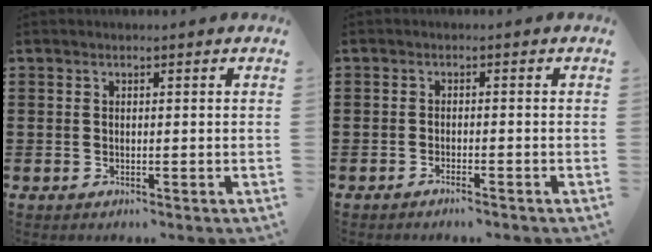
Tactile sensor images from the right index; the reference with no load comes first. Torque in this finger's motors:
{"motor_torque": [0.11, 0.13, 0.04, -0.01]}